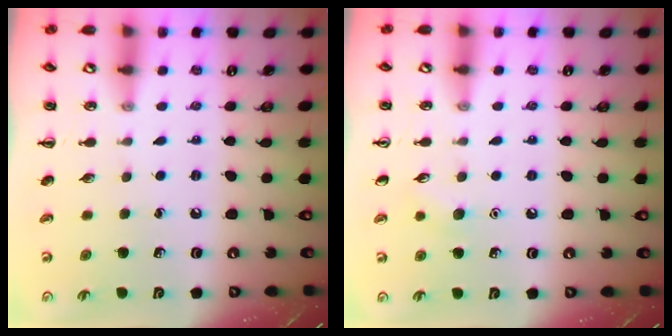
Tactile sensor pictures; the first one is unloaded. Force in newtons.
{"total": 4.9, "press": 4.6, "slide": 1.4}